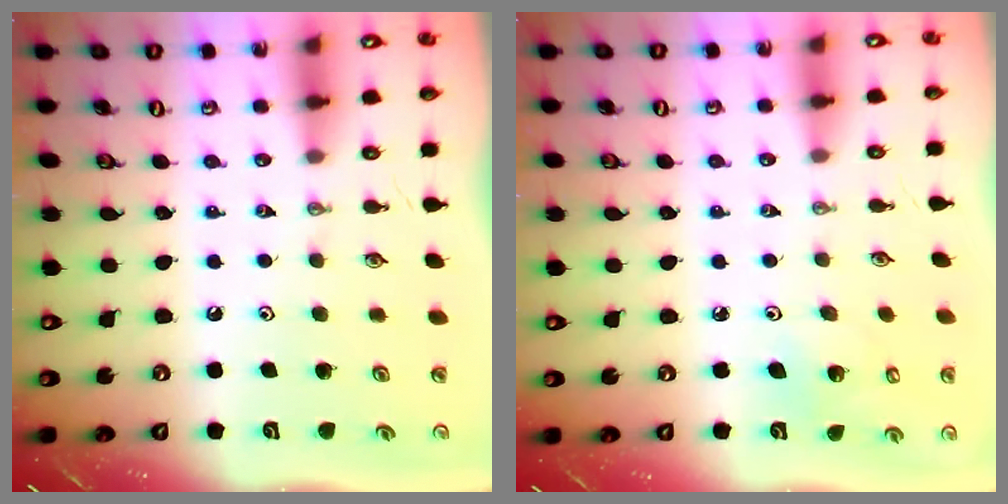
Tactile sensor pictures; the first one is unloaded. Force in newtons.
{"total": 5.2, "press": 5.2, "slide": 0.2}